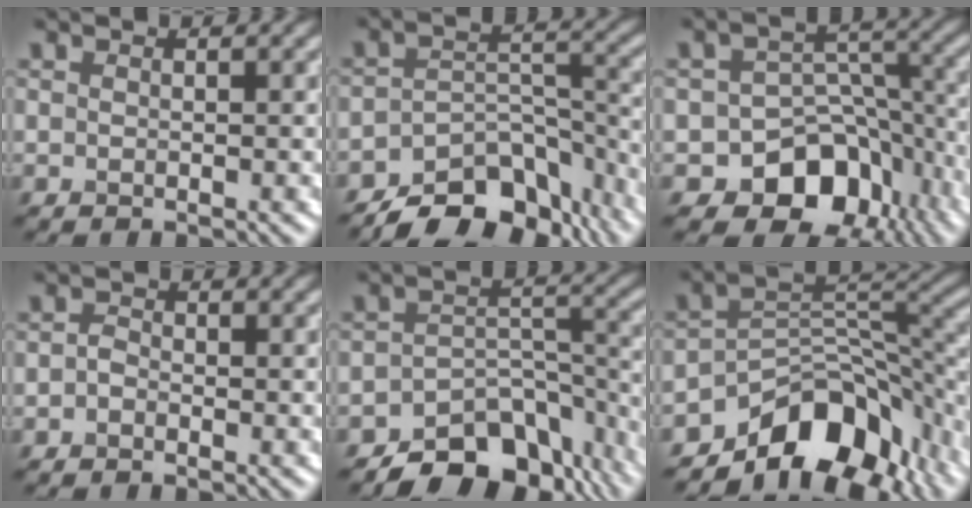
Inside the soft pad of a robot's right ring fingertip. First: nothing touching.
{"total": 9.8, "force": [-7.7, 4.2, 4.3], "torque": [-0.061, -0.008, -0.122]}
{"total": 9.5, "force": [-5.3, 6.7, 4.1], "torque": [-0.040, -0.001, -0.086]}
{"total": 0.7, "force": [-0.3, 0.6, 0.4], "torque": [-0.011, 0.004, -0.011]}
{"total": 9.2, "force": [-6.9, 4.5, 4.1], "torque": [-0.047, -0.018, -0.108]}
{"total": 10.6, "force": [-6.9, 5.5, 5.8], "torque": [-0.071, 0.002, -0.125]}